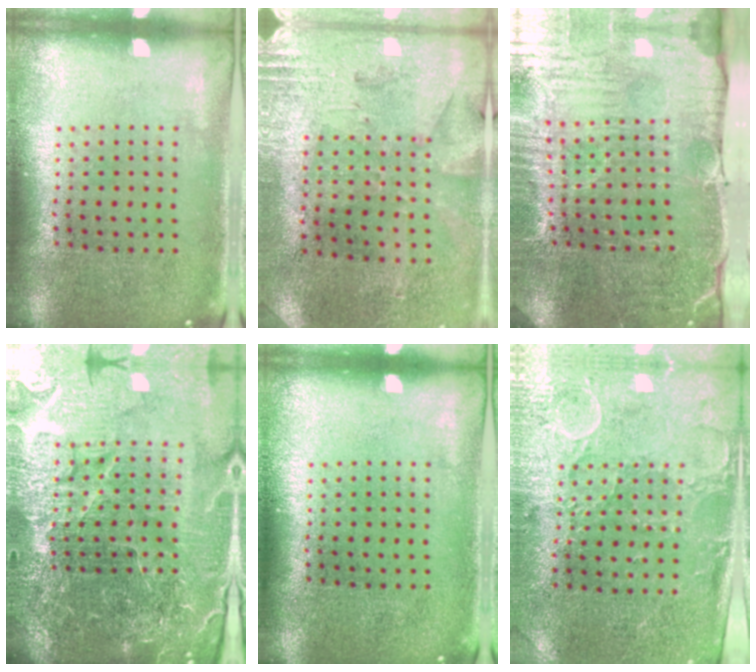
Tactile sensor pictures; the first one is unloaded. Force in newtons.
{"total": 2.7, "press": 2.3, "slide": 1.5}
{"total": 3.9, "press": 3.8, "slide": 0.8}
{"total": 5.7, "press": 5.3, "slide": 2.1}
{"total": 0.0}
{"total": 3.0, "press": 2.6, "slide": 1.5}